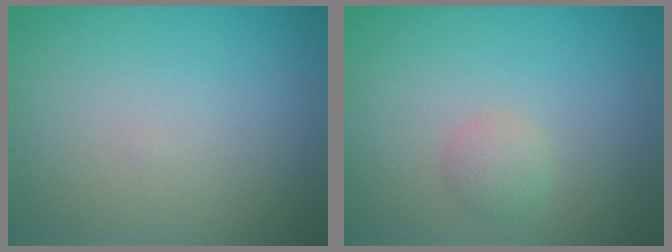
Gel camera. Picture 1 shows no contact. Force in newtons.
{"total": 1.4, "press": 1.4, "slide": 0.1}